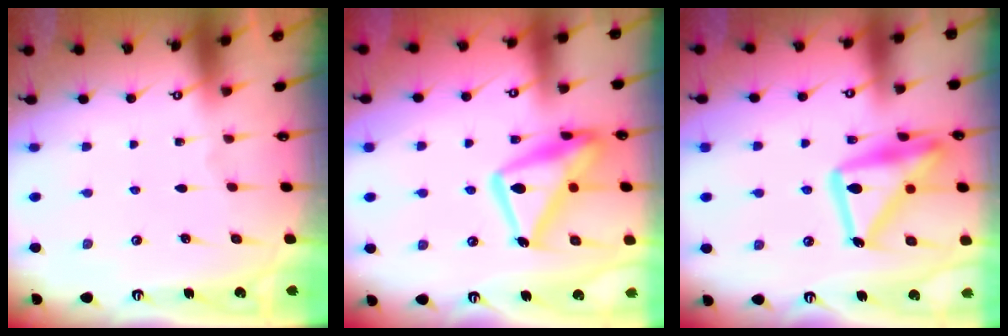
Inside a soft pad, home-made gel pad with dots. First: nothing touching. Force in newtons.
{"total": 18.5, "press": 18.4, "slide": 1.6}
{"total": 21.5, "press": 21.4, "slide": 1.5}